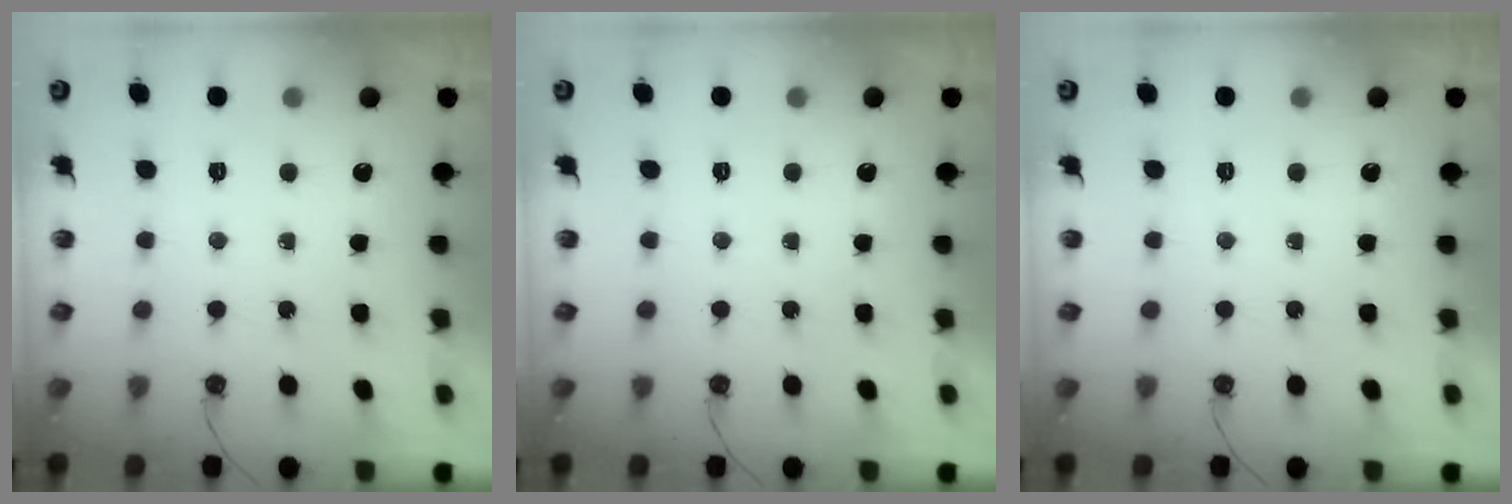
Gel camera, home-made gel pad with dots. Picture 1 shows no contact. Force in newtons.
{"total": 0.0}
{"total": 0.0}